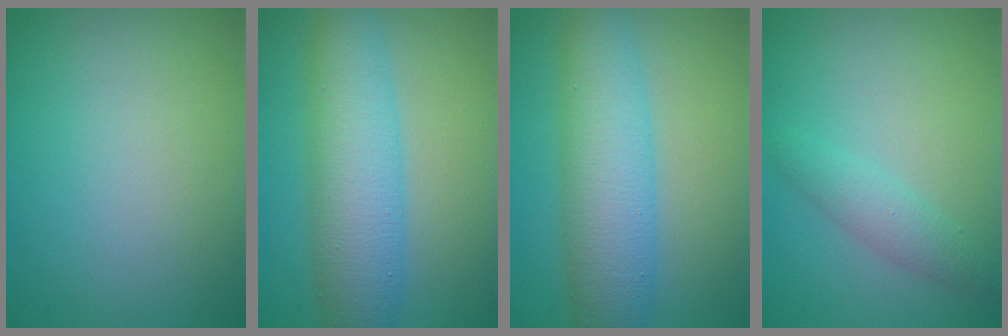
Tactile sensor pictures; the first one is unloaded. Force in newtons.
{"total": 7.2, "press": 7.2, "slide": 0.2}
{"total": 7.2, "press": 7.2, "slide": 0.2}
{"total": 2.2, "press": 2.2, "slide": 0.1}